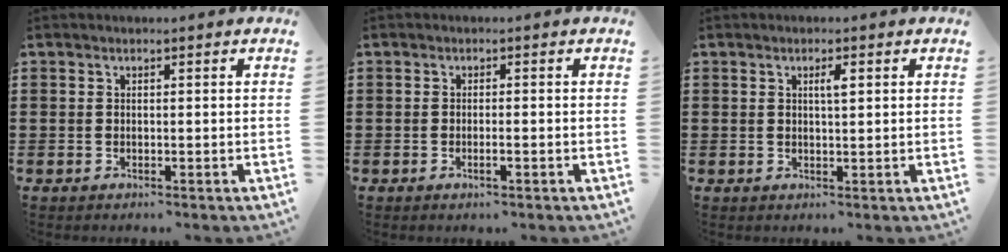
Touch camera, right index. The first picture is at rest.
{"total": 1.1, "force": [-0.5, 0.2, 1.0], "torque": [-0.018, -0.002, -0.008]}
{"total": 1.9, "force": [0.6, 0.4, 1.7], "torque": [-0.033, 0.004, 0.008]}